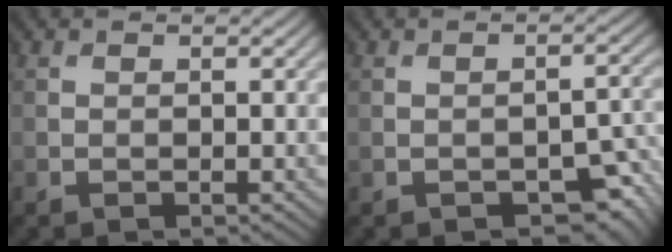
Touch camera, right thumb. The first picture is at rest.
{"total": 4.6, "force": [-2.5, 2.1, 3.3], "torque": [-0.042, -0.006, -0.029]}